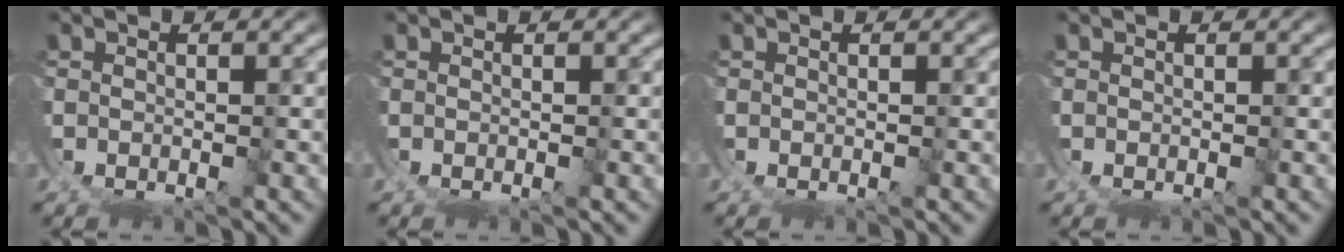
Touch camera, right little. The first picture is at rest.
{"total": 0.0}
{"total": 0.0}
{"total": 0.0}